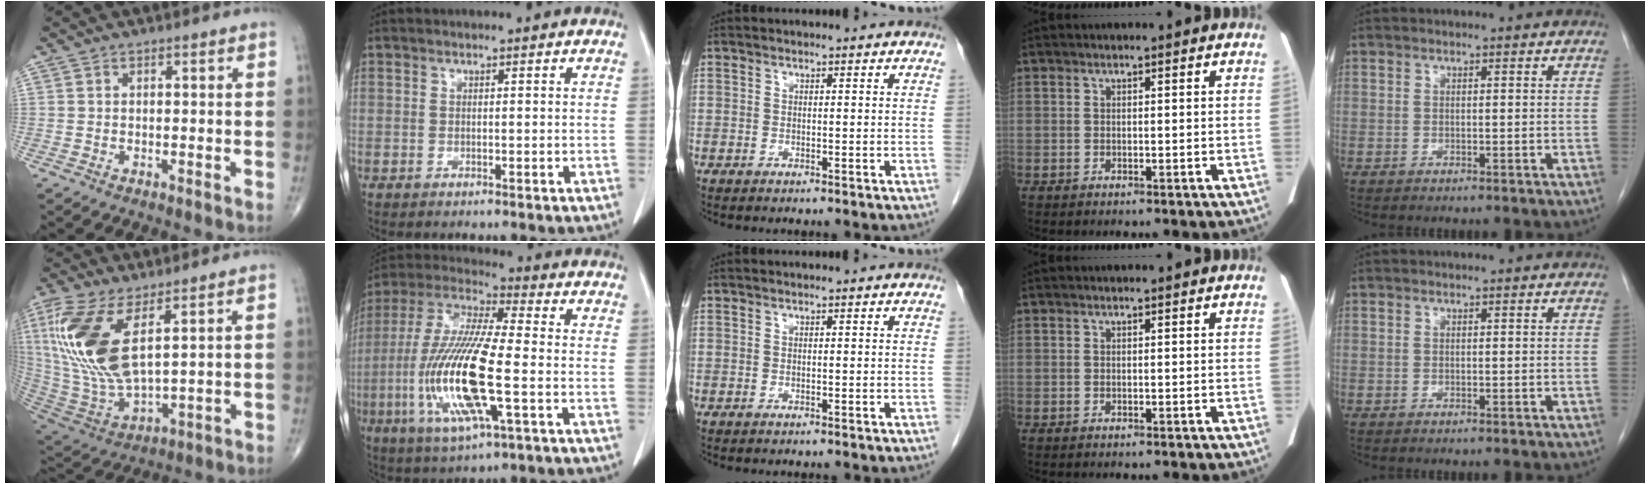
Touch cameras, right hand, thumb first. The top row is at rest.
{"thumb": {"total": 19.2, "force": [6.5, 7.8, 16.3], "torque": [-0.366, -0.033, 0.138]}, "index": {"total": 17.9, "force": [-3.8, 2.5, 17.3], "torque": [-0.370, -0.015, -0.070]}}